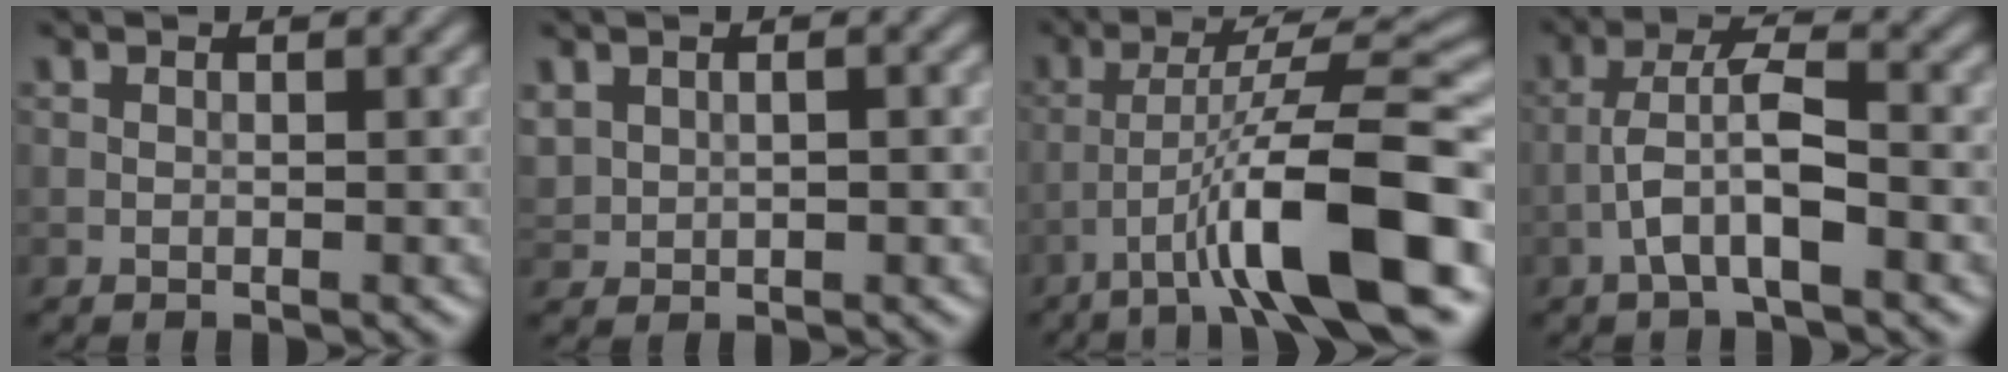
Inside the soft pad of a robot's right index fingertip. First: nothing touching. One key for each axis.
{"total": 1.6, "fx": 0.4, "fy": 1.2, "fz": 0.9, "tx": -0.023, "ty": -0.002, "tz": 0.015}
{"total": 11.1, "fx": -5.2, "fy": 1.7, "fz": 9.6, "tx": -0.153, "ty": 0.022, "tz": -0.081}
{"total": 4.8, "fx": -2.0, "fy": 1.1, "fz": 4.2, "tx": -0.082, "ty": 0.011, "tz": -0.042}